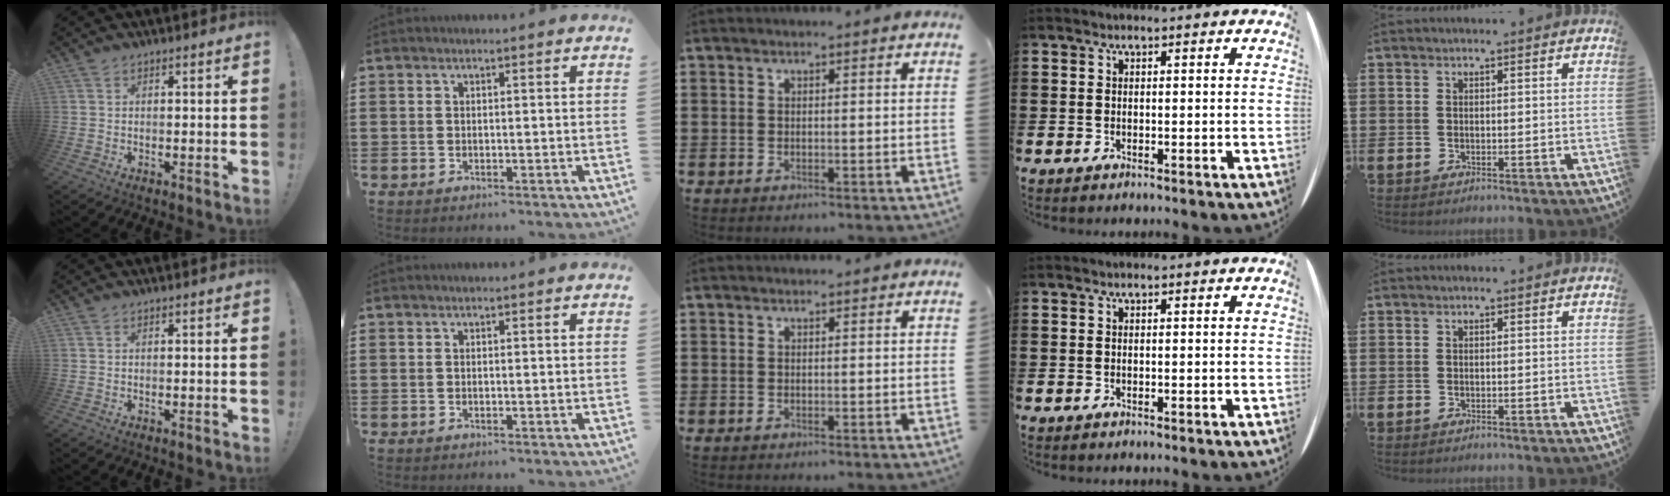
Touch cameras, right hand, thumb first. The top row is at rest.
{}